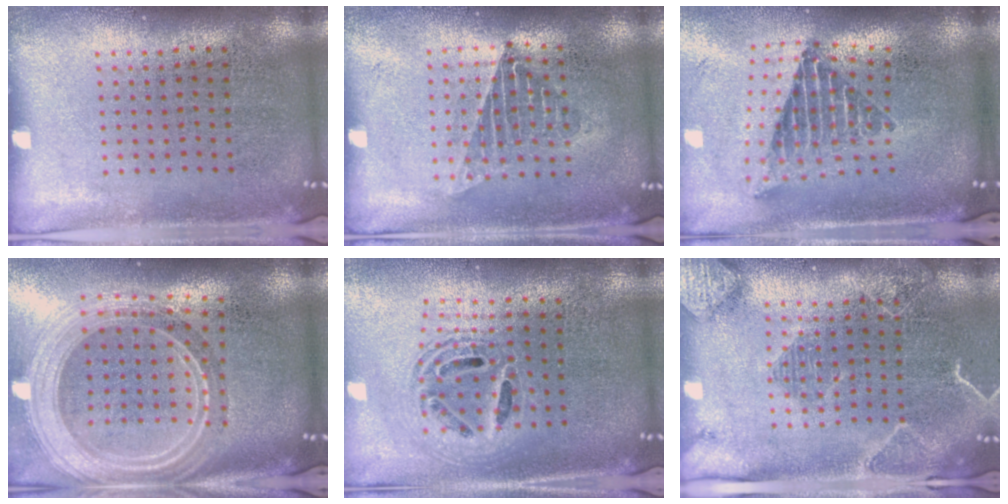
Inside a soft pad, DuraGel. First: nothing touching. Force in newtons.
{"total": 1.3, "press": 1.2, "slide": 0.5}
{"total": 2.4, "press": 1.7, "slide": 1.7}
{"total": 2.7, "press": 2.3, "slide": 1.4}
{"total": 1.9, "press": 1.6, "slide": 1.1}
{"total": 2.2, "press": 2.1, "slide": 0.6}